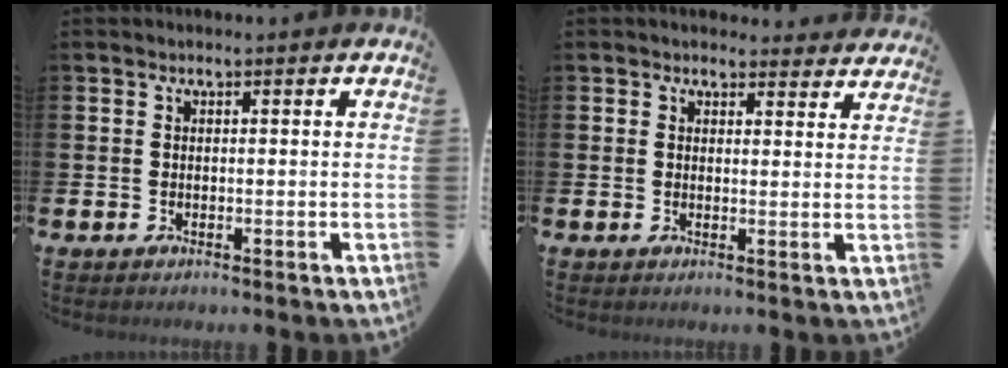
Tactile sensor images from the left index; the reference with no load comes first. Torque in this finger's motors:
{"motor_torque": [0.98, -1.16, 0.19, -0.01]}